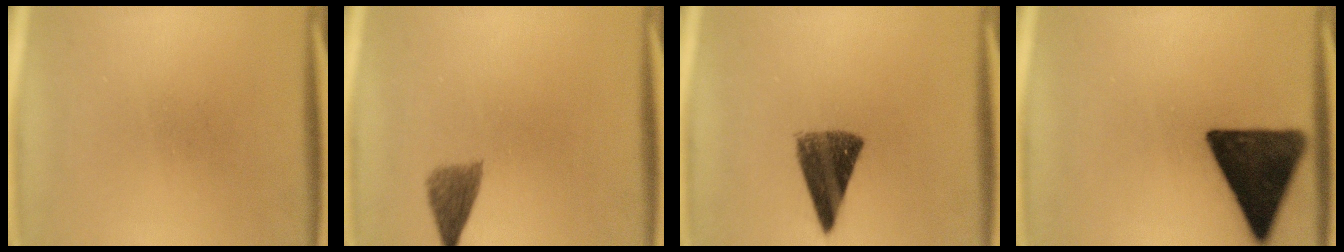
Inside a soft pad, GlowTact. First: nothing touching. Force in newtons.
{"total": 3.2}
{"total": 9.6}
{"total": 15.8}